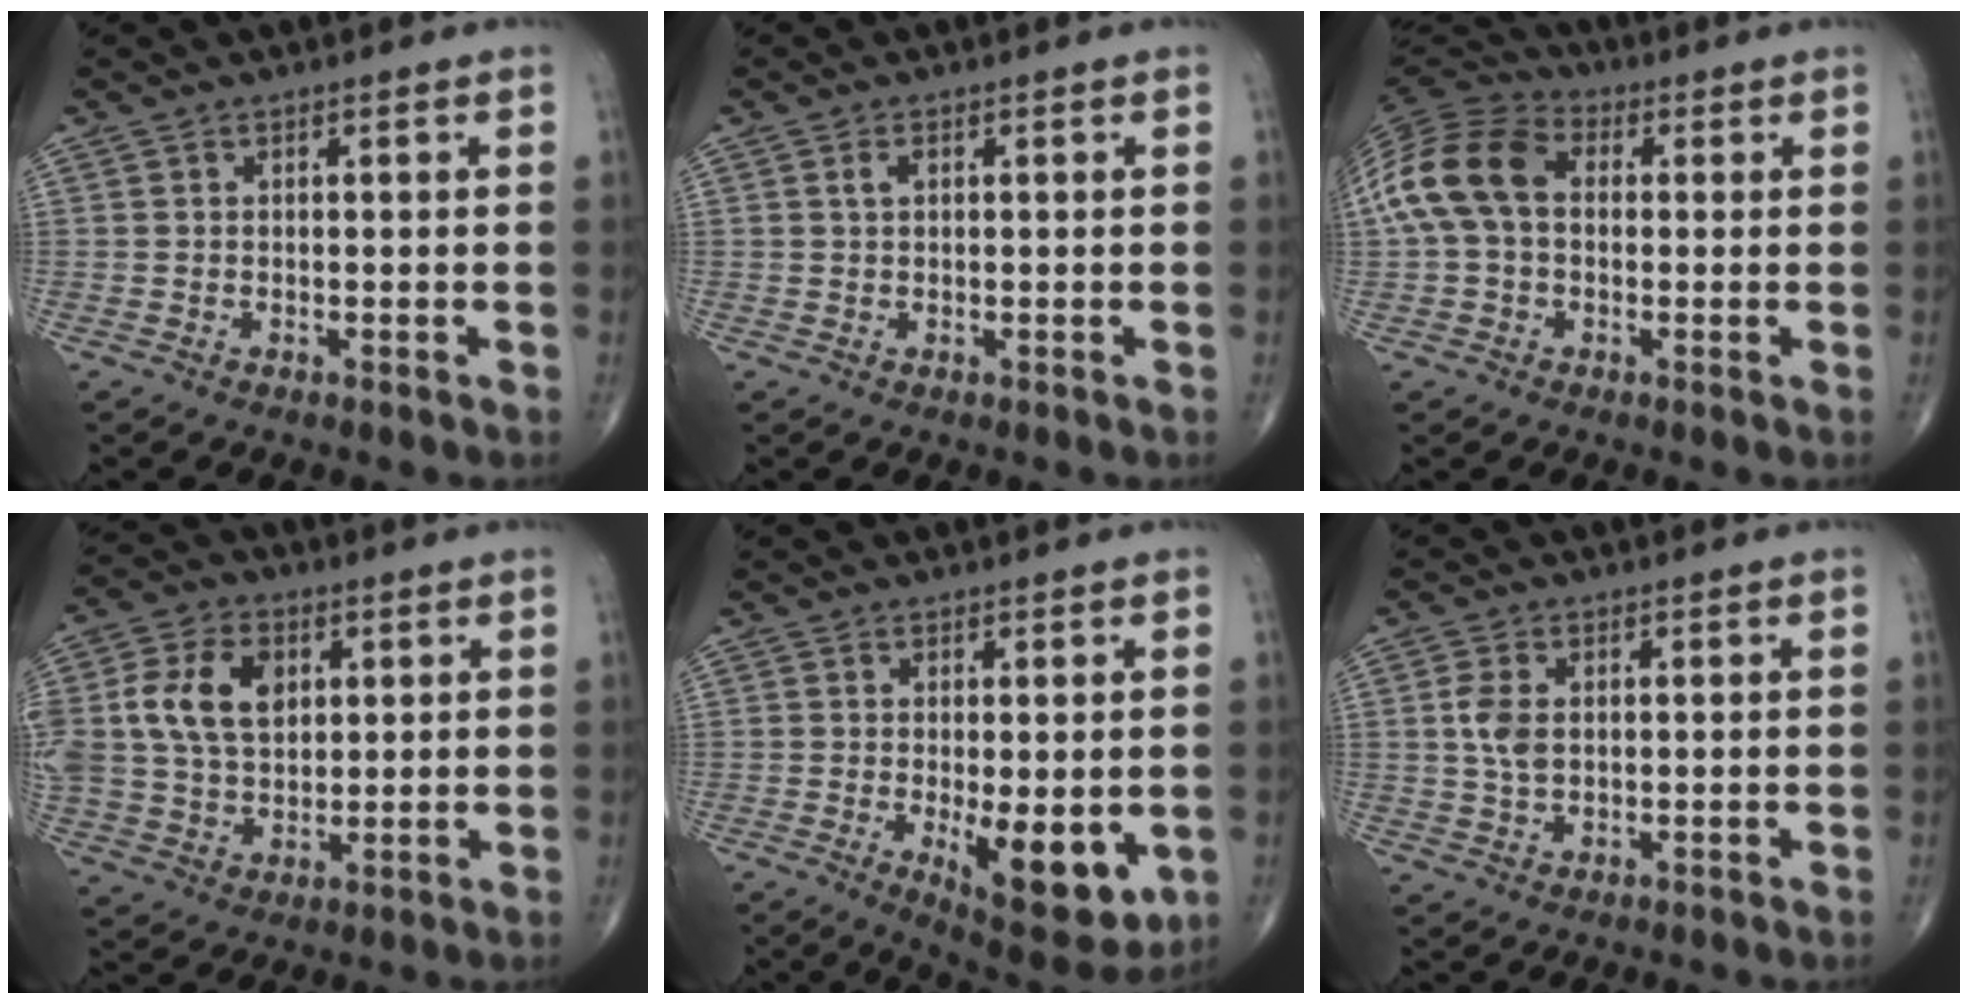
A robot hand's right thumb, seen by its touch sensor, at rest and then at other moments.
{"total": 1.4, "force": [0.4, 0.8, 1.0], "torque": [-0.022, 0.005, 0.009]}
{"total": 13.6, "force": [1.1, 9.6, 9.6], "torque": [-0.193, 0.036, 0.010]}
{"total": 15.2, "force": [3.5, 10.6, 10.3], "torque": [-0.205, 0.002, 0.067]}
{"total": 12.1, "force": [-2.5, 4.8, 10.9], "torque": [-0.133, -0.025, -0.022]}
{"total": 4.4, "force": [0.6, 2.8, 3.4], "torque": [-0.069, -0.001, 0.012]}